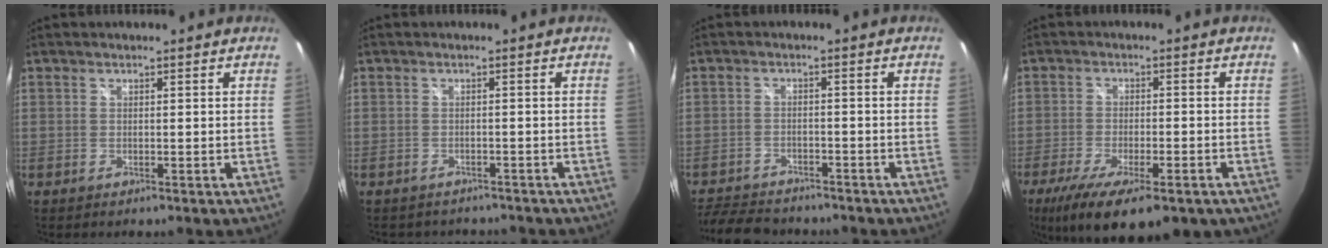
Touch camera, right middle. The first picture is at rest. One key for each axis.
{"total": 4.7, "fx": -4.1, "fy": 2.0, "fz": 1.1, "tx": -0.023, "ty": -0.013, "tz": -0.054}
{"total": 10.8, "fx": -9.4, "fy": 3.9, "fz": 3.5, "tx": -0.102, "ty": -0.009, "tz": -0.152}
{"total": 16.5, "fx": -10.7, "fy": 5.7, "fz": 11.2, "tx": -0.221, "ty": -0.057, "tz": -0.162}